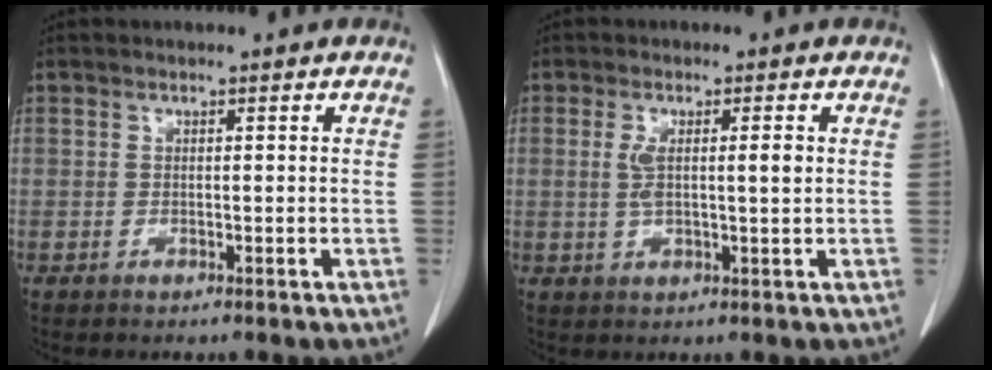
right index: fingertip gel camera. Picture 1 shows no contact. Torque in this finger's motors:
{"motor_torque": [0.15, 0.13, 0.13, 0.03]}